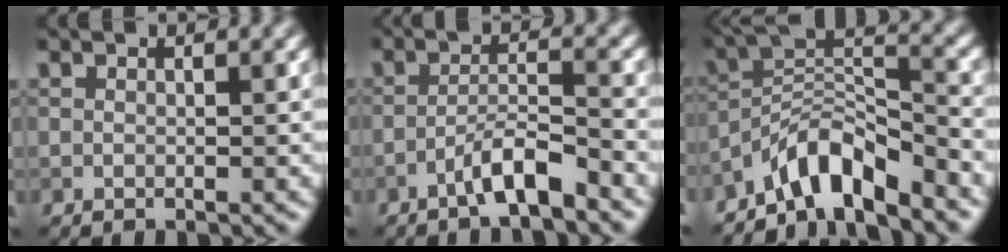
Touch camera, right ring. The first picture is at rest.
{"total": 3.6, "force": [-2.6, 0.5, 2.5], "torque": [-0.042, 0.013, -0.051]}
{"total": 6.5, "force": [-5.3, 1.6, 3.5], "torque": [-0.052, 0.007, -0.104]}